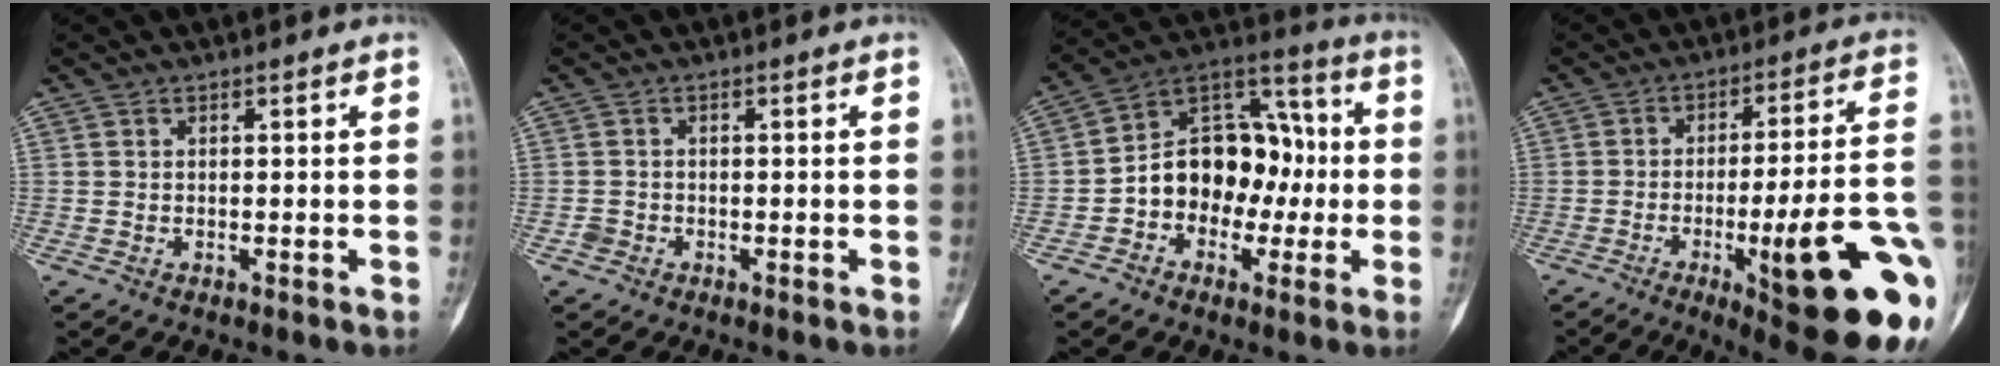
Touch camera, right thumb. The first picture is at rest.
{"total": 1.3, "force": [-0.6, 1.1, 0.2], "torque": [0.000, 0.005, -0.015]}
{"total": 15.8, "force": [-1.9, 11.6, 10.5], "torque": [-0.123, 0.053, -0.039]}
{"total": 23.8, "force": [-7.3, 4.3, 22.2], "torque": [-0.259, 0.009, -0.089]}